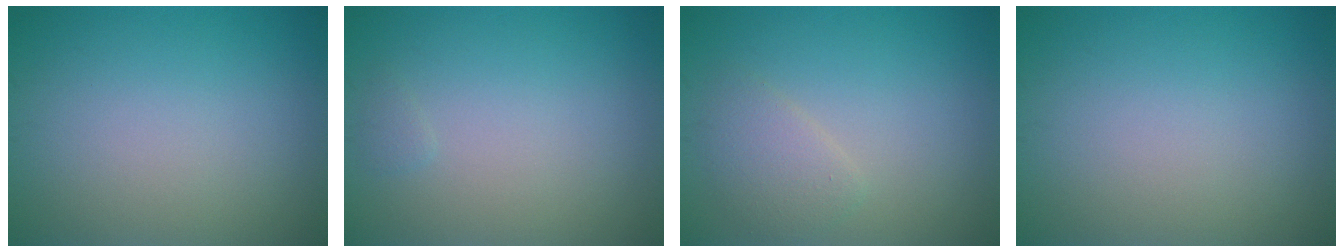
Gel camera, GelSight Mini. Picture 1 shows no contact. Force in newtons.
{"total": 0.5, "press": 0.5, "slide": 0.1}
{"total": 2.1, "press": 2.1, "slide": 0.1}
{"total": 0.0}